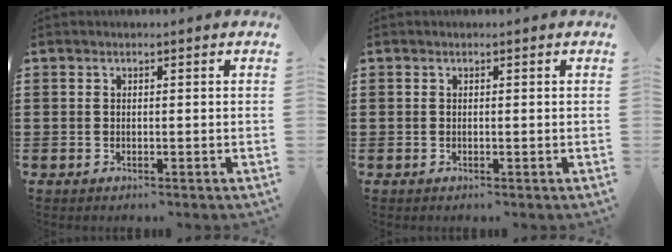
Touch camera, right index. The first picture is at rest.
{"total": 0.0}